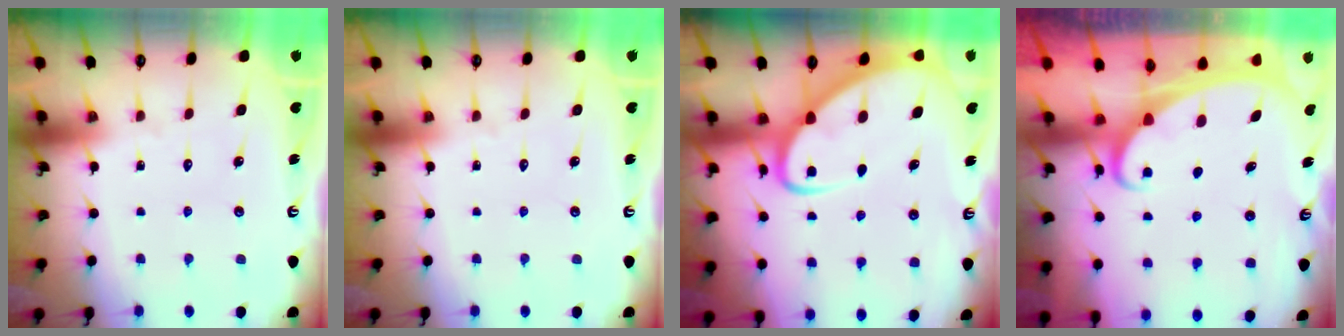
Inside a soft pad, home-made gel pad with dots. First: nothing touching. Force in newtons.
{"total": 0.0}
{"total": 6.8, "press": 6.8, "slide": 0.7}
{"total": 2.1, "press": 2.1, "slide": 0.3}